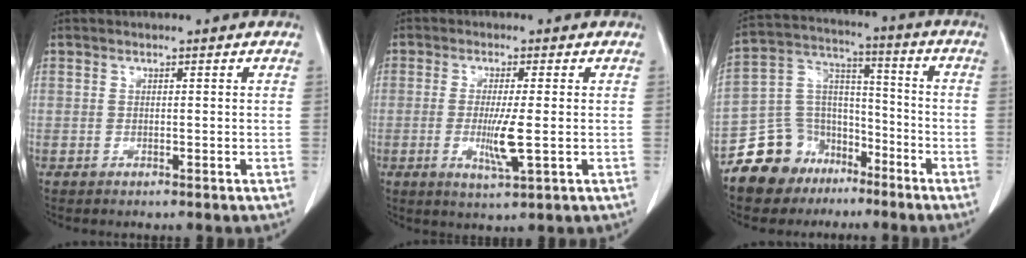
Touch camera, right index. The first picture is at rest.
{"total": 5.6, "force": [-0.8, 0.1, 5.6], "torque": [-0.109, -0.015, -0.014]}
{"total": 11.9, "force": [-8.0, 8.6, 1.6], "torque": [-0.034, 0.070, -0.140]}